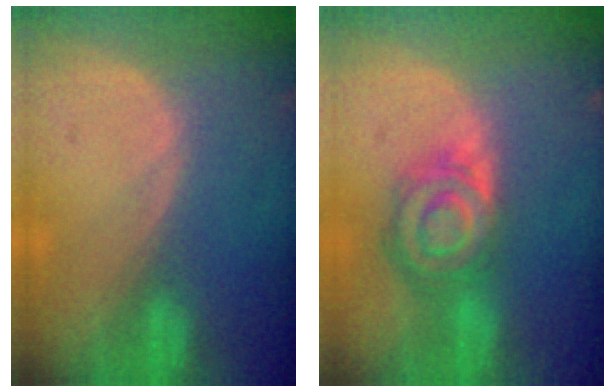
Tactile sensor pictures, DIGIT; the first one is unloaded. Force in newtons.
{"total": 8.0, "press": 7.1, "slide": 3.7}